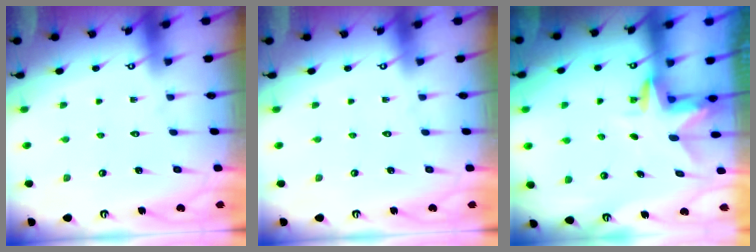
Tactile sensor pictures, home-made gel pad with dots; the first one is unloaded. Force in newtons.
{"total": 0.0}
{"total": 3.0, "press": 3.0, "slide": 0.2}